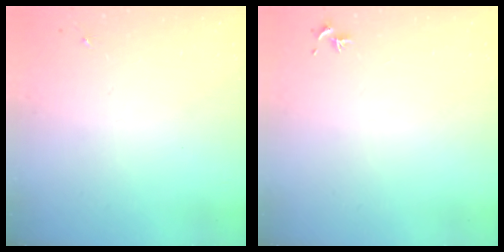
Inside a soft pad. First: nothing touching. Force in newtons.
{"total": 0.8, "press": 0.7, "slide": 0.3}